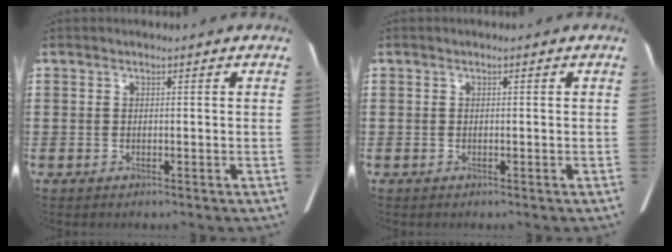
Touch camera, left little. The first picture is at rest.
{"total": 0.0}